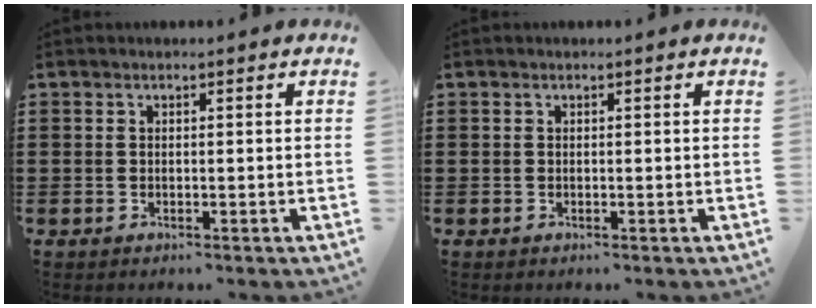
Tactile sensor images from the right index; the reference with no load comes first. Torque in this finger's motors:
{"motor_torque": [0.03, 0.02, 0.00, 0.00]}